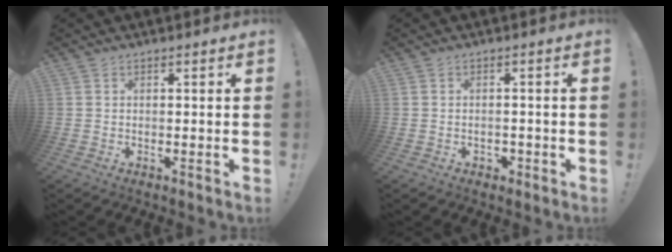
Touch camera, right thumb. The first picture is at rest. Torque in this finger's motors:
{"motor_torque": [0.34, -0.24, -0.26, 0.23, -0.06]}